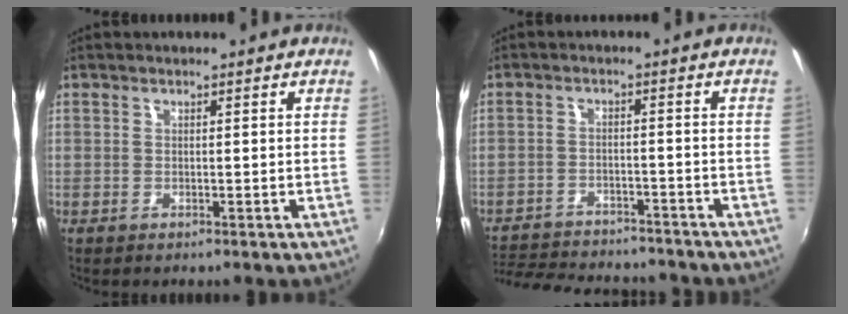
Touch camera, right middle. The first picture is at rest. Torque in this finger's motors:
{"motor_torque": [0.57, -1.57, 0.24, 0.05]}